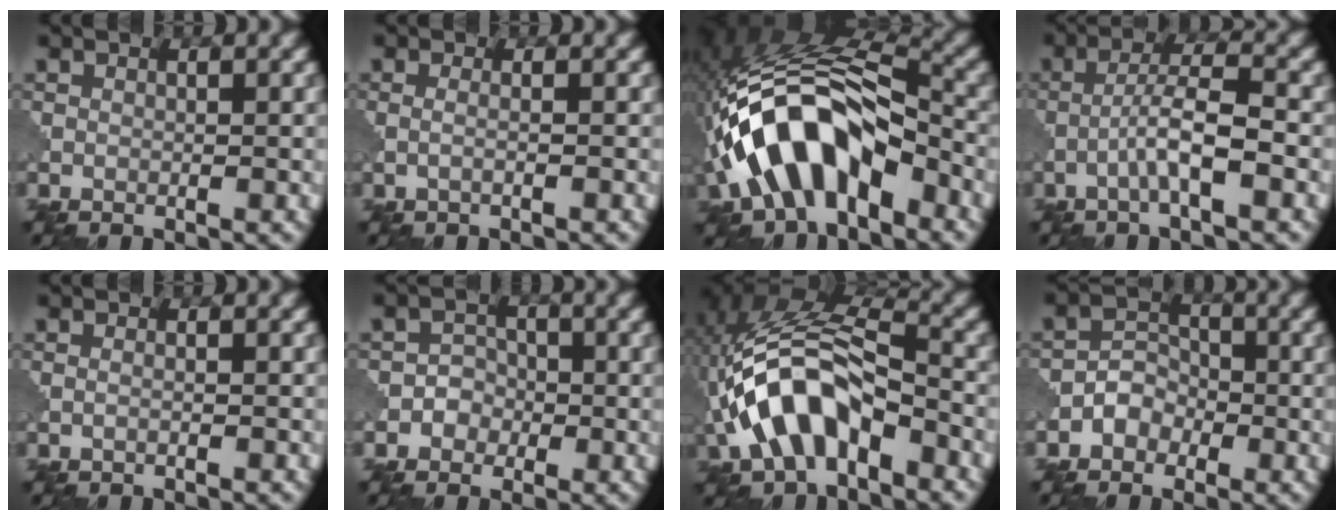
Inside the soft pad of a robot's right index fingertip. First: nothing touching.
{"total": 1.3, "force": [0.0, 0.5, 1.2], "torque": [-0.017, -0.010, -0.016]}
{"total": 12.1, "force": [-4.6, 6.0, 9.5], "torque": [-0.176, 0.019, -0.087]}
{"total": 4.5, "force": [-1.7, 0.6, 4.1], "torque": [-0.073, 0.018, -0.039]}
{"total": 0.6, "force": [-0.1, 0.2, 0.5], "torque": [-0.014, -0.005, -0.010]}
{"total": 1.8, "force": [-0.6, 1.6, 0.5], "torque": [0.011, 0.006, -0.017]}
{"total": 8.9, "force": [-3.2, 4.6, 6.9], "torque": [-0.138, 0.019, -0.063]}
{"total": 2.4, "force": [-1.3, 1.9, 0.9], "torque": [-0.010, 0.010, -0.028]}